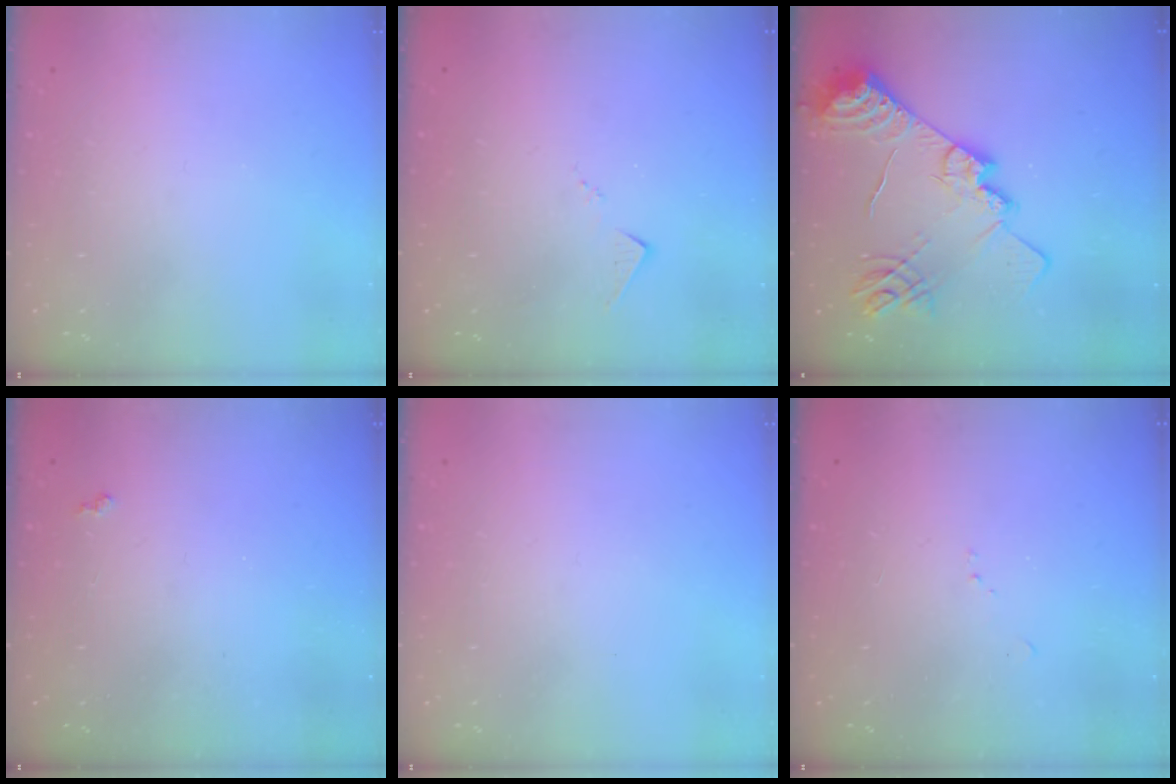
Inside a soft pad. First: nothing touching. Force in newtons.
{"total": 7.1, "press": 7.1, "slide": 0.3}
{"total": 20.1, "press": 20.0, "slide": 1.4}
{"total": 1.9, "press": 1.8, "slide": 0.5}
{"total": 0.0}
{"total": 6.4, "press": 6.4, "slide": 0.8}